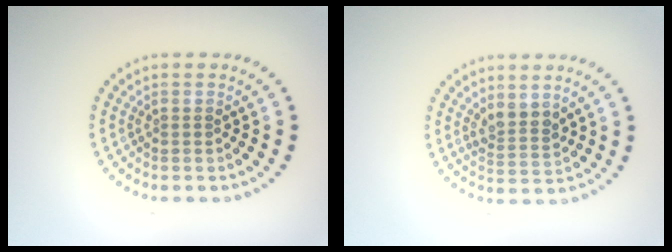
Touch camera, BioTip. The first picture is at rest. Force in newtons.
{"total": 2.2, "press": 1.8, "slide": 1.2}